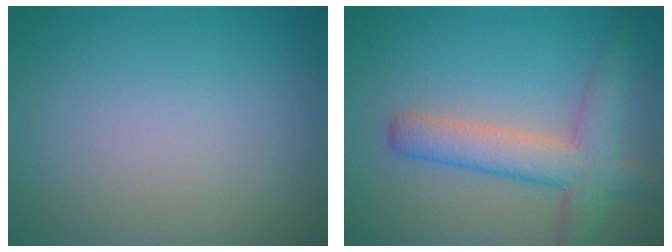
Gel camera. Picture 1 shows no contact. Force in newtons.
{"total": 4.9, "press": 4.9, "slide": 0.2}